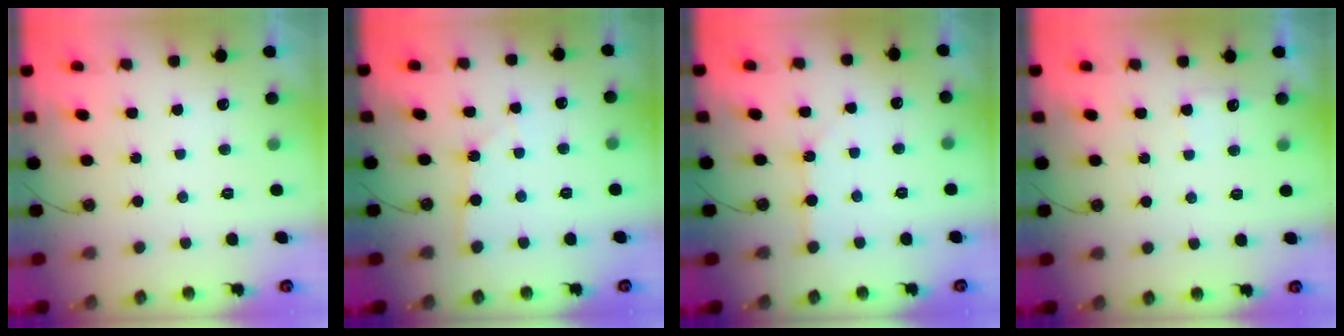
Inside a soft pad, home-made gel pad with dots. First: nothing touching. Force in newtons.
{"total": 2.2, "press": 2.2, "slide": 0.4}
{"total": 1.2, "press": 1.2, "slide": 0.2}
{"total": 4.6, "press": 4.5, "slide": 0.5}